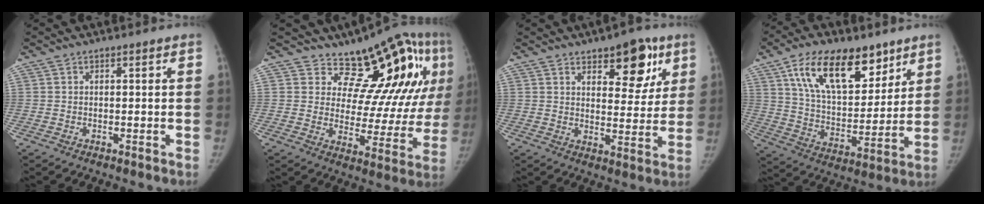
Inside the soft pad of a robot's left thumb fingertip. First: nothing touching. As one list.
[{"total": 17.6, "force": [9.4, 8.2, 12.5], "torque": [-0.097, -0.058, 0.128]}, {"total": 11.8, "force": [6.5, 5.5, 8.1], "torque": [-0.065, -0.031, 0.091]}, {"total": 19.7, "force": [11.1, 10.1, 12.8], "torque": [-0.171, -0.045, 0.197]}]